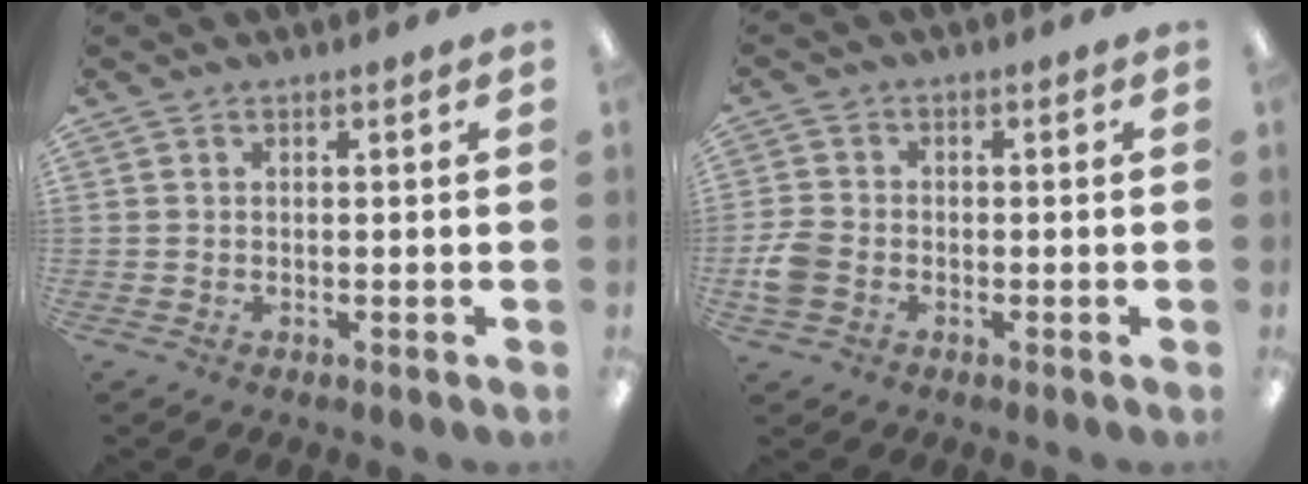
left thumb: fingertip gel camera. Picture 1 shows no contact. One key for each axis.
{"total": 5.7, "fx": -1.8, "fy": 4.4, "fz": 3.1, "tx": -0.060, "ty": 0.012, "tz": -0.031}